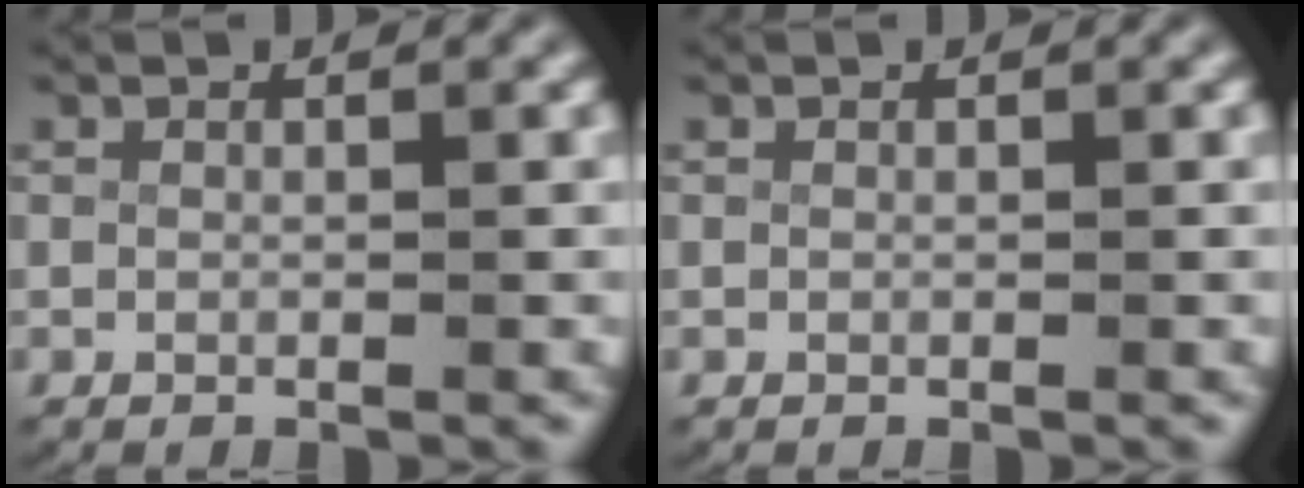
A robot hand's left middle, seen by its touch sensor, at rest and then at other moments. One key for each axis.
{"total": 0.0}